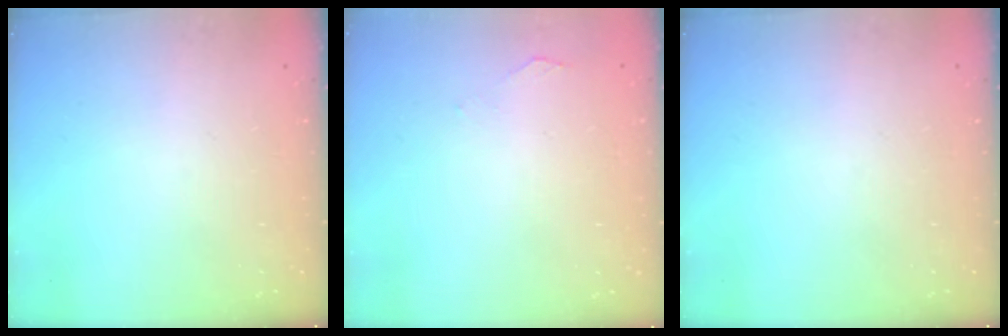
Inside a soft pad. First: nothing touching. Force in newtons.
{"total": 1.8, "press": 1.8, "slide": 0.4}
{"total": 0.0}